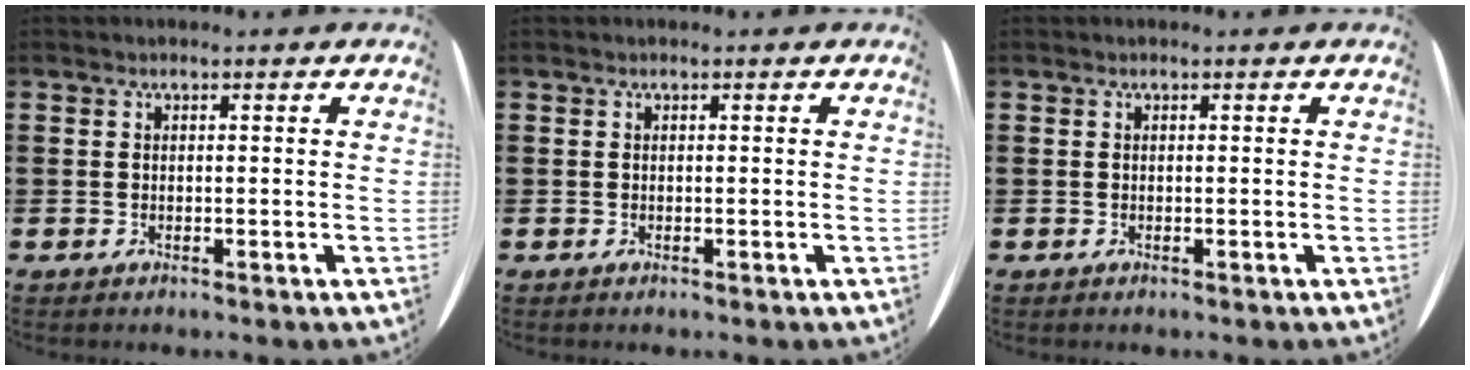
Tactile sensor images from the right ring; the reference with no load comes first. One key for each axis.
{"total": 0.0}
{"total": 0.0}